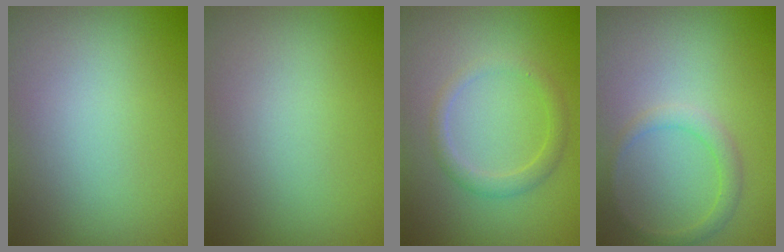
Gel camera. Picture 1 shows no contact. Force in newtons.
{"total": 0.0}
{"total": 1.9, "press": 1.9, "slide": 0.1}
{"total": 1.6, "press": 1.6, "slide": 0.2}